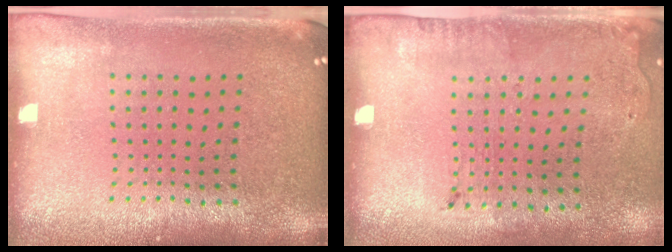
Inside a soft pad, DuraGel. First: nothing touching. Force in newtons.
{"total": 1.8, "press": 1.2, "slide": 1.4}